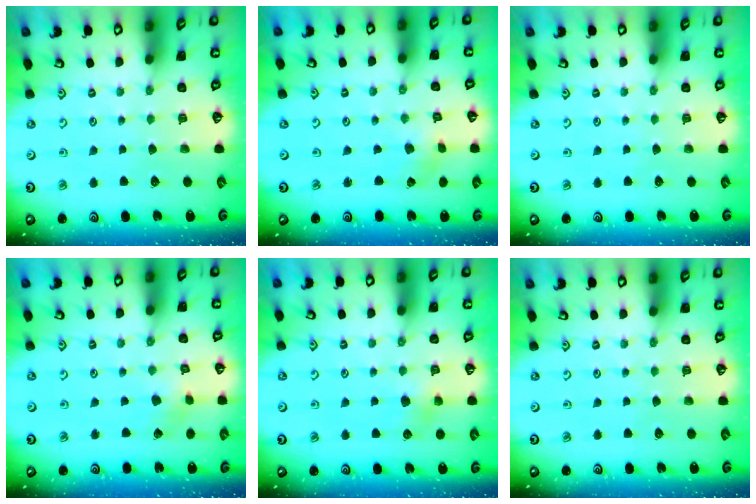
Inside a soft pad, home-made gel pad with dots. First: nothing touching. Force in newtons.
{"total": 0.0}
{"total": 0.0}
{"total": 2.9, "press": 2.9, "slide": 0.4}
{"total": 4.5, "press": 4.4, "slide": 0.8}
{"total": 0.0}